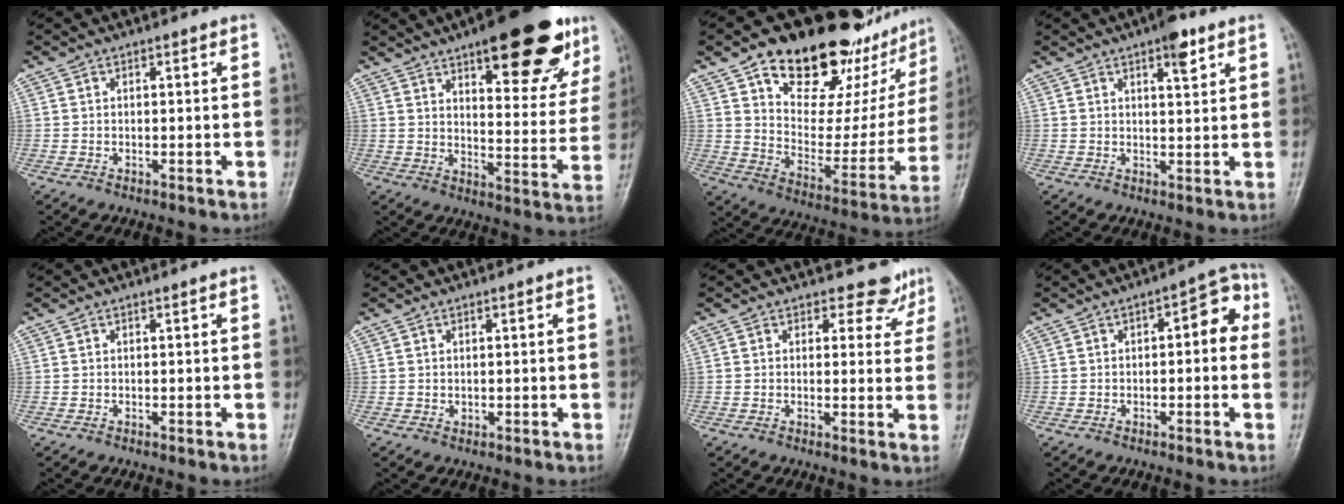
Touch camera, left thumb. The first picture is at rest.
{"total": 23.9, "force": [14.2, 8.4, 17.2], "torque": [-0.189, -0.042, 0.198]}
{"total": 29.0, "force": [17.9, 13.0, 18.7], "torque": [-0.221, -0.059, 0.270]}
{"total": 5.0, "force": [2.9, 1.6, 3.7], "torque": [-0.044, -0.013, 0.040]}
{"total": 0.0}
{"total": 0.7, "force": [0.3, 0.6, 0.2], "torque": [0.000, -0.002, 0.003]}
{"total": 5.0, "force": [4.2, 2.7, 0.1], "torque": [0.030, -0.030, 0.035]}
{"total": 6.5, "force": [0.8, 3.1, 5.7], "torque": [-0.048, 0.027, 0.000]}